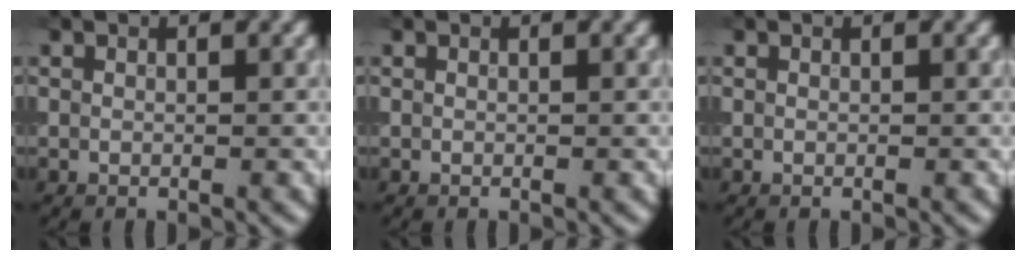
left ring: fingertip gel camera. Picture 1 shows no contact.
{"total": 0.0}
{"total": 0.0}